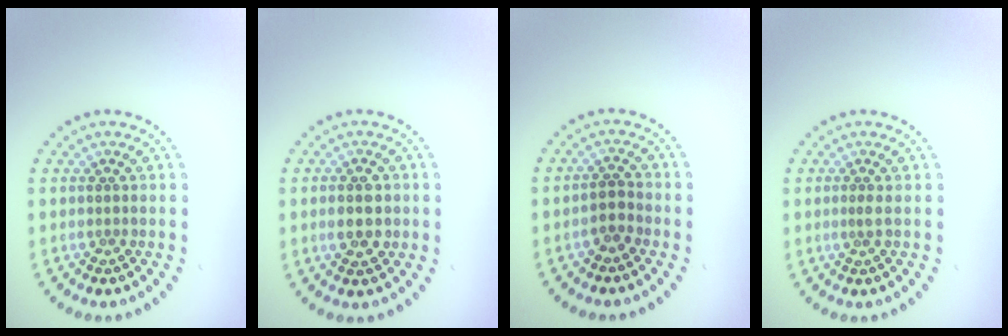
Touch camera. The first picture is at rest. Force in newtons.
{"total": 2.8, "press": 2.8, "slide": 0.1}
{"total": 1.7, "press": 1.5, "slide": 0.8}
{"total": 1.0, "press": 0.6, "slide": 0.8}